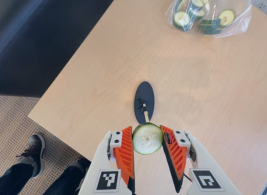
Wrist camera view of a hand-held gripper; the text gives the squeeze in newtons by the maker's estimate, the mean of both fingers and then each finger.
{"total": 10.3, "left": 10.6, "right": 10.0}